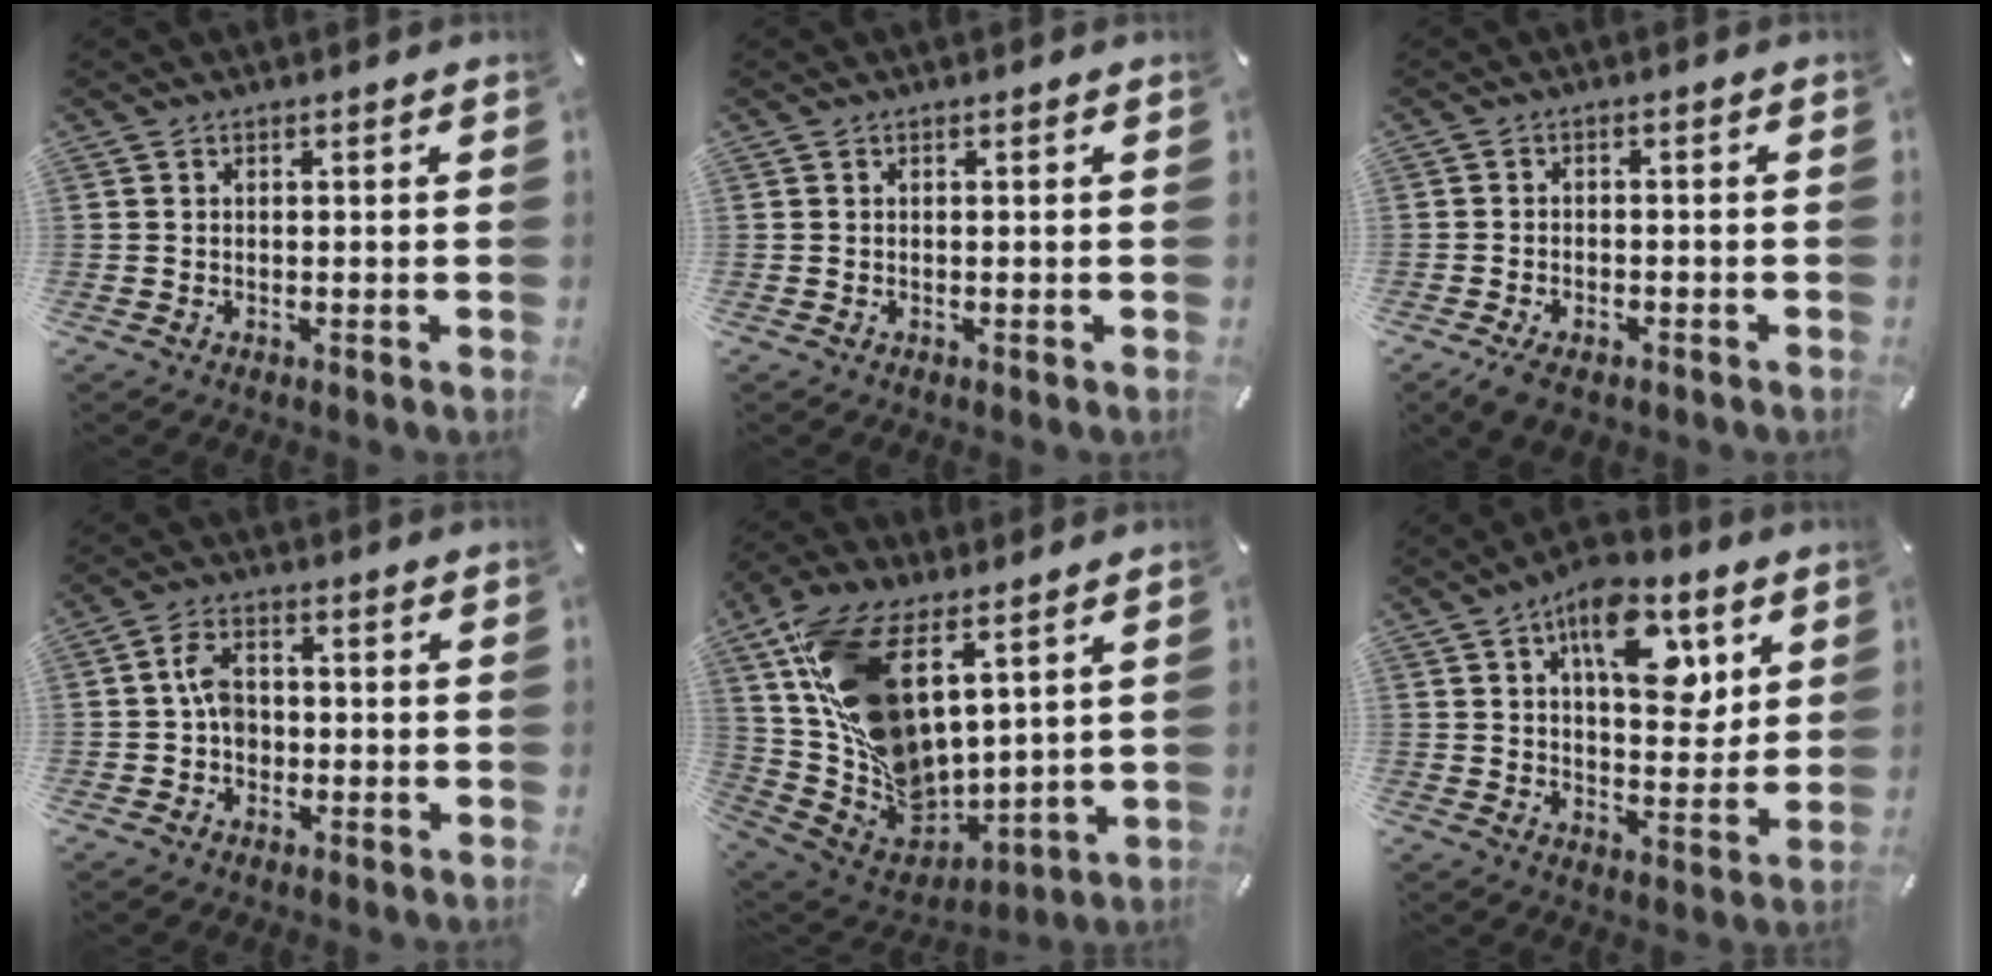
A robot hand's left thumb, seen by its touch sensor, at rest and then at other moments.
{"total": 0.0}
{"total": 3.5, "force": [-2.5, 1.8, 1.7], "torque": [-0.033, 0.013, -0.048]}
{"total": 5.2, "force": [-0.4, 3.8, 3.6], "torque": [-0.072, 0.010, -0.009]}
{"total": 21.2, "force": [8.2, 12.7, 14.8], "torque": [-0.303, -0.053, 0.159]}
{"total": 15.3, "force": [7.1, 8.2, 10.7], "torque": [-0.139, -0.028, 0.118]}